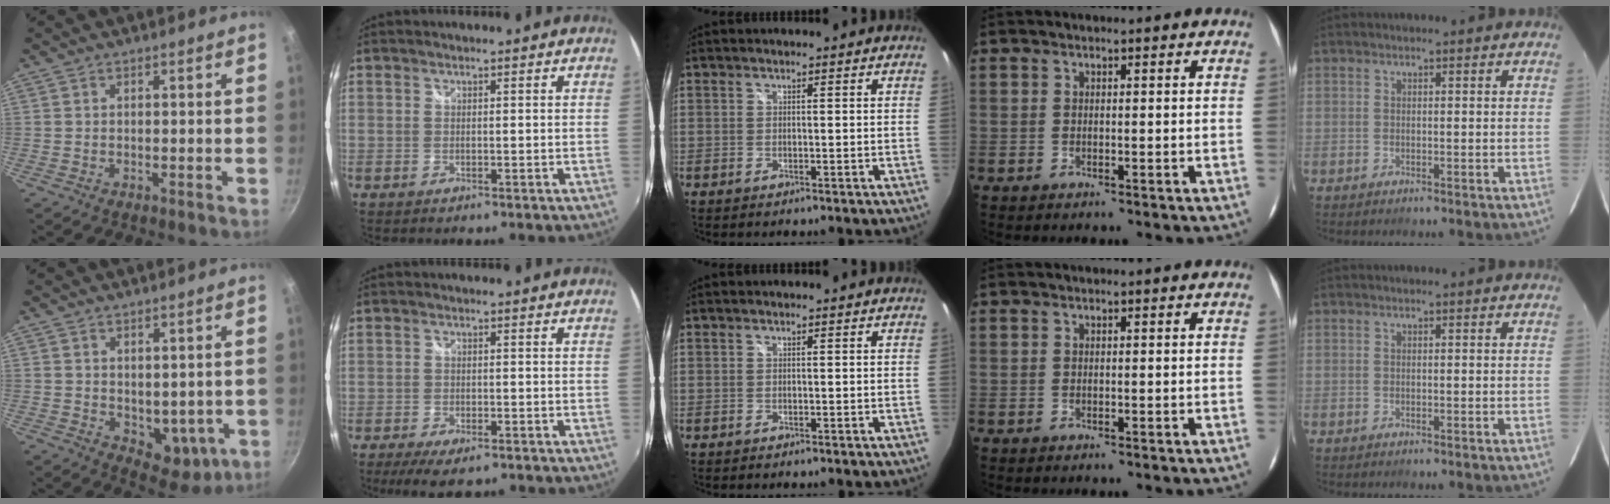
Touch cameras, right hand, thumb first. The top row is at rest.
{"thumb": {"total": 8.0, "force": [-0.1, 5.2, 6.1], "torque": [-0.059, -0.022, 0.014]}, "index": {"total": 7.4, "force": [-5.5, 2.4, 4.3], "torque": [-0.103, -0.027, -0.092]}}